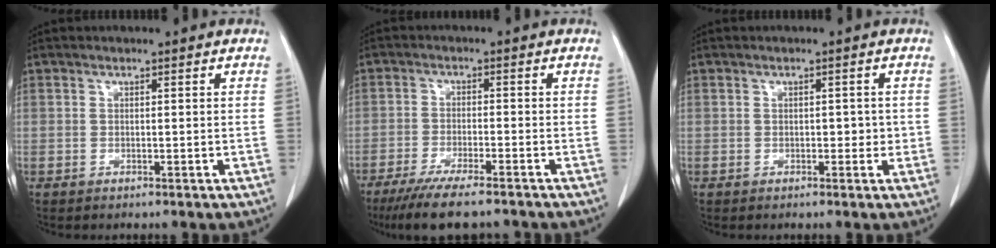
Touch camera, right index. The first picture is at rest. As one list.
[{"total": 10.3, "force": [-8.4, 1.1, 5.9], "torque": [-0.092, -0.023, -0.132]}, {"total": 1.8, "force": [-0.2, 1.2, 1.3], "torque": [-0.014, 0.006, -0.001]}]